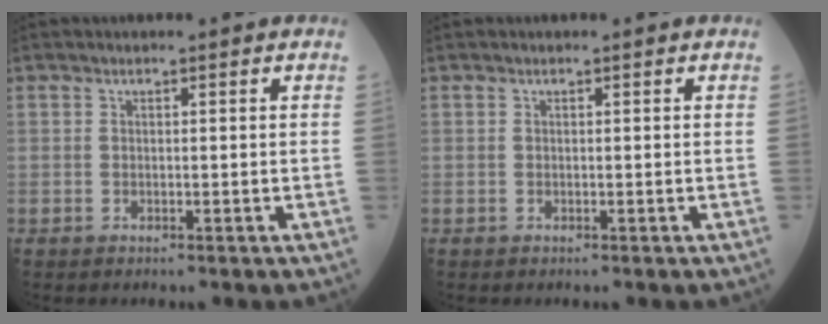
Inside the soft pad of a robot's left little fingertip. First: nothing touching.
{"total": 0.0}